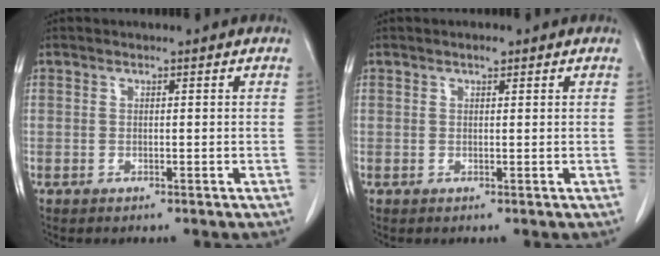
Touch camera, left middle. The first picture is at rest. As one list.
[{"total": 0.8, "force": [0.6, 0.3, 0.5], "torque": [-0.013, 0.001, 0.010]}]